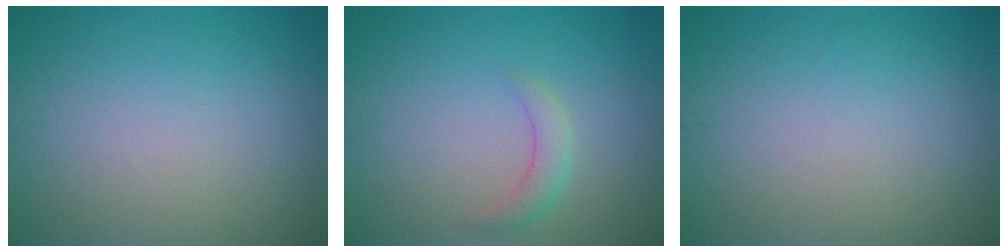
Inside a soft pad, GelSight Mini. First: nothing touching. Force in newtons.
{"total": 1.7, "press": 1.7, "slide": 0.0}
{"total": 0.0}